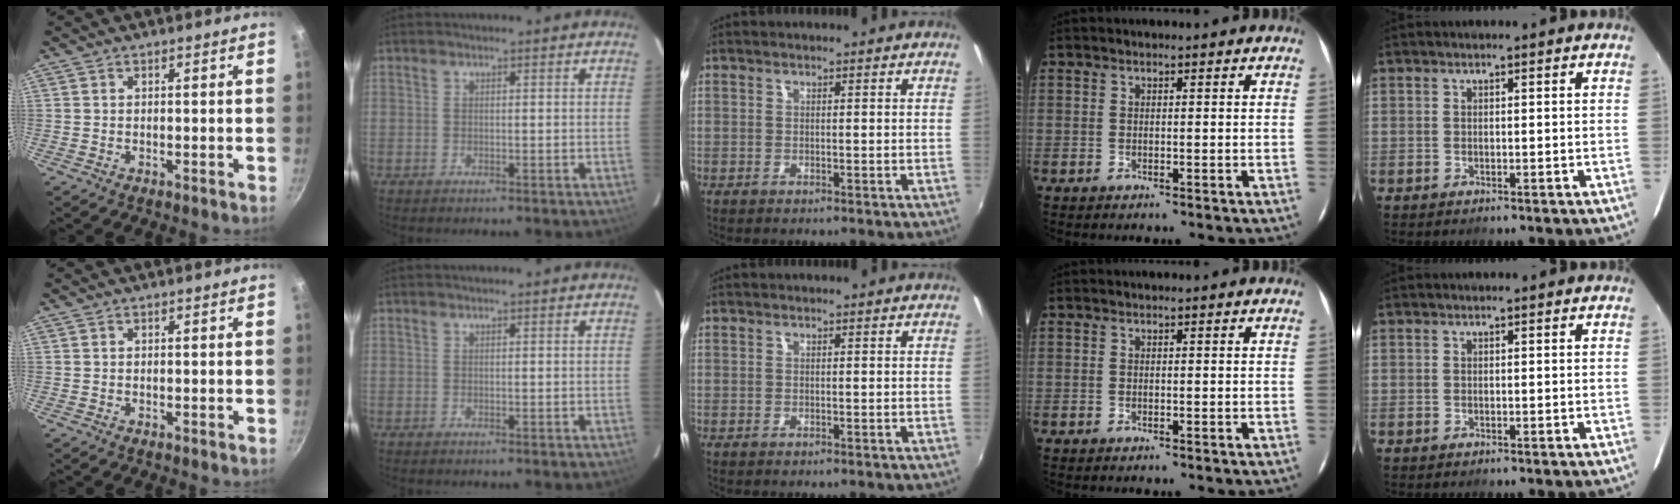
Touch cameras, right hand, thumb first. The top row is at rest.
{}